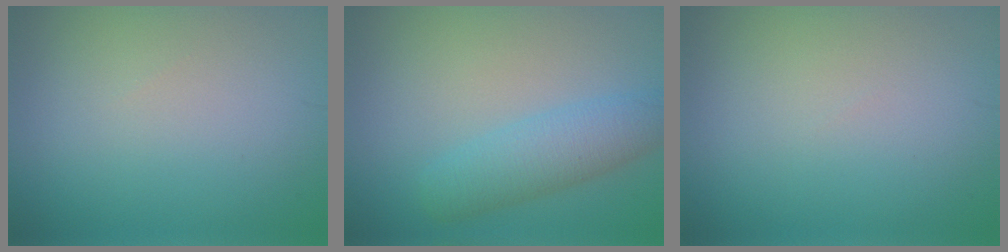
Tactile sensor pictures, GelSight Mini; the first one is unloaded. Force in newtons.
{"total": 4.0, "press": 4.0, "slide": 0.1}
{"total": 0.0}